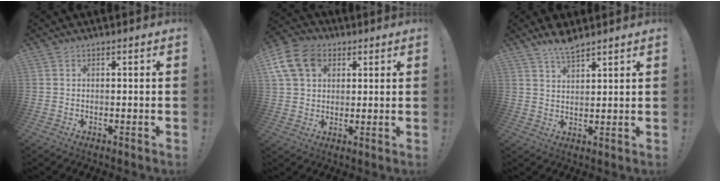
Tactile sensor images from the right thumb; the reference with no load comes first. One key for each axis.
{"total": 13.6, "fx": 5.5, "fy": 10.0, "fz": 7.4, "tx": -0.131, "ty": -0.018, "tz": 0.109}
{"total": 5.8, "fx": 4.9, "fy": 1.2, "fz": 2.8, "tx": -0.050, "ty": -0.031, "tz": 0.088}